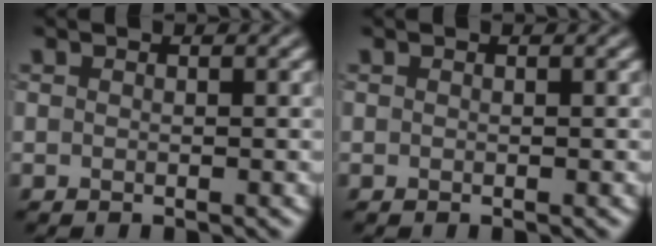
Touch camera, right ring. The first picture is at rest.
{"total": 0.0}